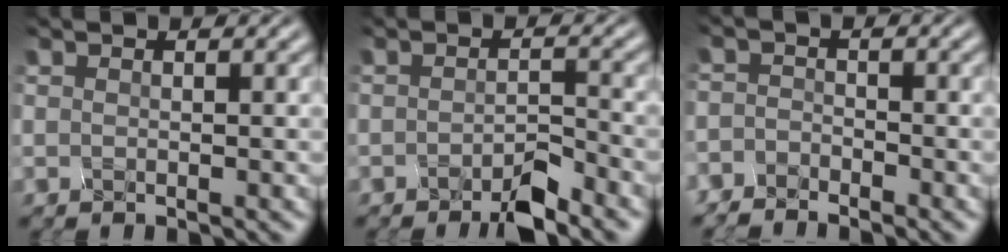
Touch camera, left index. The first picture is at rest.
{"total": 2.8, "force": [-2.7, -0.3, 0.8], "torque": [-0.027, 0.000, -0.030]}
{"total": 3.2, "force": [-3.0, -0.3, -1.1], "torque": [0.005, 0.001, -0.042]}